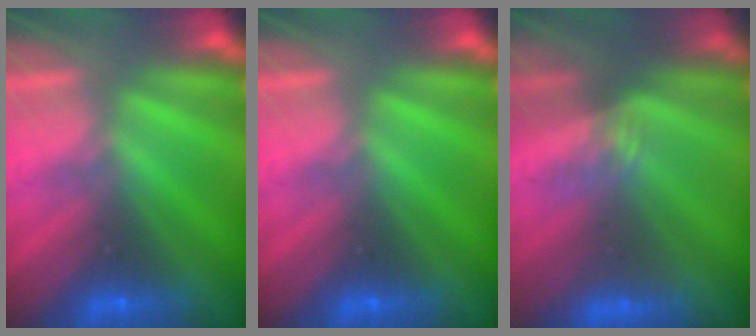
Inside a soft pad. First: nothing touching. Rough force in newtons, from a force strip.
{"total": 0.0}
{"total": 3.0}